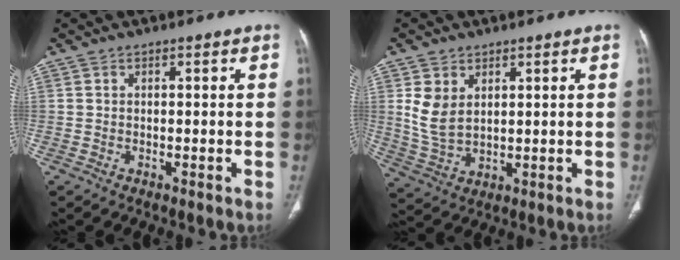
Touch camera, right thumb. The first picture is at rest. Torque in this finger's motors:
{"motor_torque": [-0.27, 0.44, 0.43, 0.69, 0.05]}